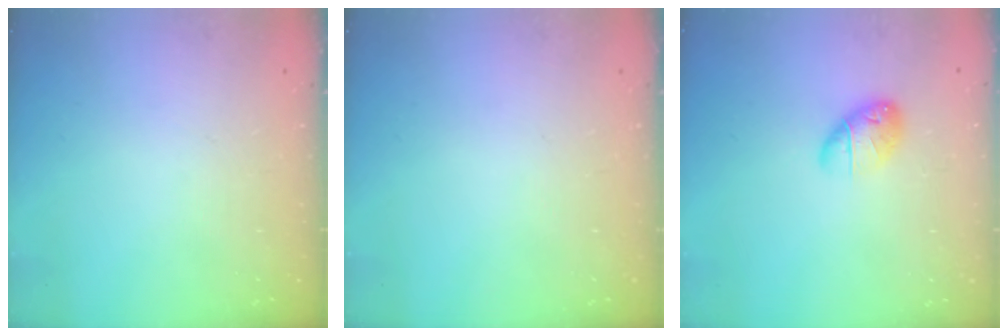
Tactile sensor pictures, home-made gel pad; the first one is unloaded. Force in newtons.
{"total": 0.0}
{"total": 8.5, "press": 8.2, "slide": 2.0}